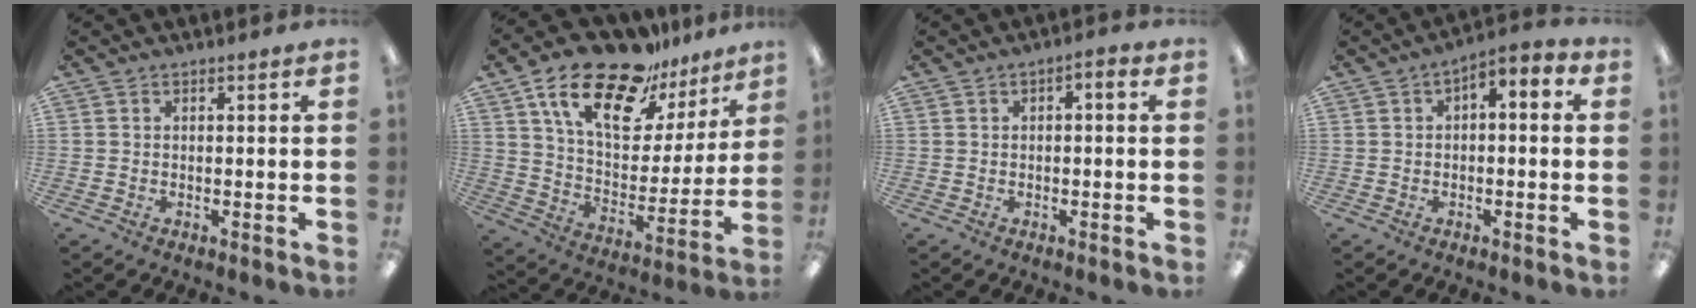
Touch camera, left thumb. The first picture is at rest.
{"total": 21.8, "force": [15.6, 9.4, 11.9], "torque": [-0.216, -0.099, 0.273]}
{"total": 1.8, "force": [-0.7, 1.0, 1.3], "torque": [-0.022, 0.007, -0.014]}
{"total": 2.9, "force": [-0.8, 2.0, 2.0], "torque": [-0.026, 0.005, -0.018]}